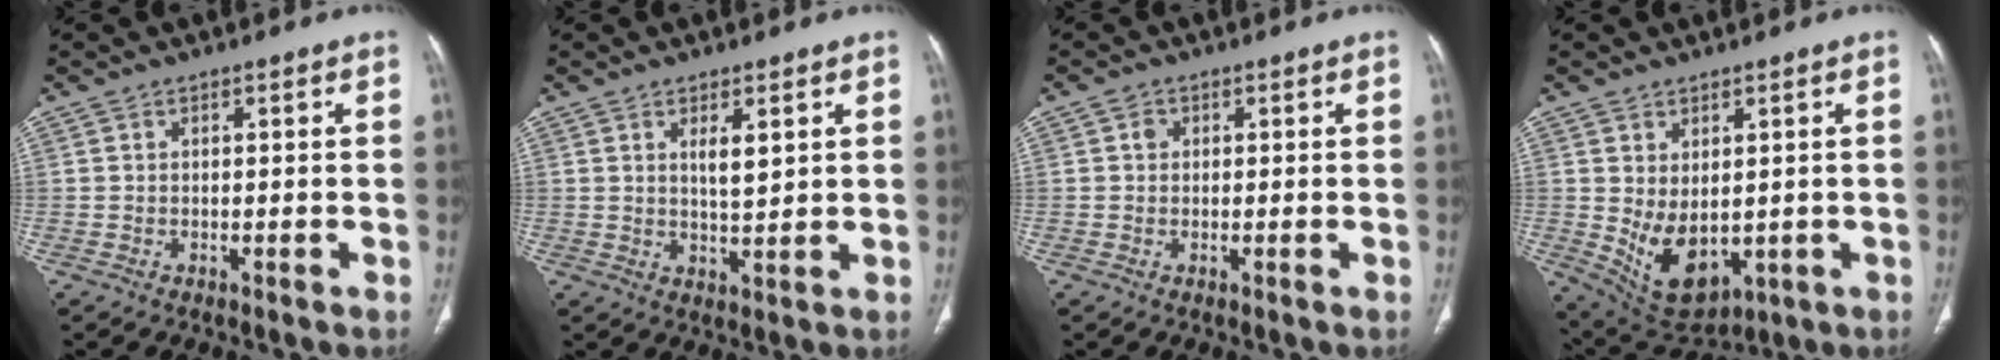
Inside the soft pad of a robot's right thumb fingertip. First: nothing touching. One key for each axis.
{"total": 4.3, "fx": 1.8, "fy": 1.2, "fz": 3.7, "tx": -0.058, "ty": -0.019, "tz": 0.033}
{"total": 1.4, "fx": 0.4, "fy": 1.3, "fz": 0.6, "tx": -0.004, "ty": 0.002, "tz": 0.003}
{"total": 10.2, "fx": -0.6, "fy": 6.5, "fz": 7.9, "tx": -0.118, "ty": -0.010, "tz": 0.024}